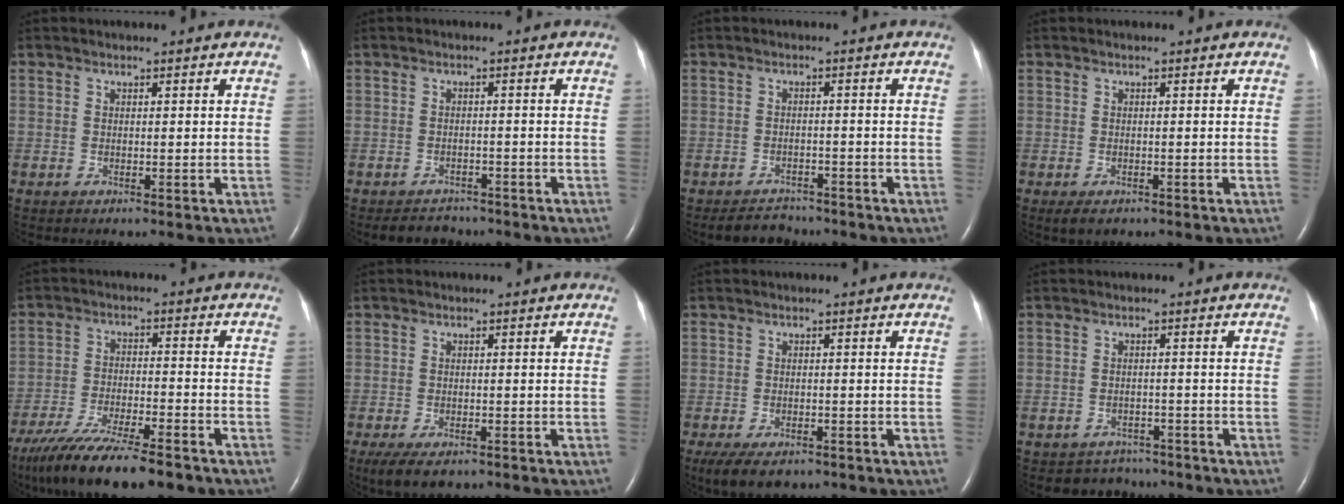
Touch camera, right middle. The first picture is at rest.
{"total": 3.9, "force": [-3.5, 1.8, 0.3], "torque": [-0.010, -0.001, -0.051]}
{"total": 3.7, "force": [-3.4, 1.5, 0.2], "torque": [-0.012, -0.004, -0.053]}
{"total": 2.1, "force": [-1.3, 1.1, 1.2], "torque": [-0.022, -0.003, -0.012]}
{"total": 17.1, "force": [-13.7, 2.7, 9.8], "torque": [-0.171, -0.033, -0.224]}
{"total": 5.1, "force": [-3.5, 2.1, 3.0], "torque": [-0.056, -0.010, -0.053]}
{"total": 6.2, "force": [-4.4, 2.8, 3.4], "torque": [-0.059, -0.009, -0.067]}
{"total": 3.7, "force": [-3.2, 1.8, -0.7], "torque": [0.005, 0.012, -0.047]}